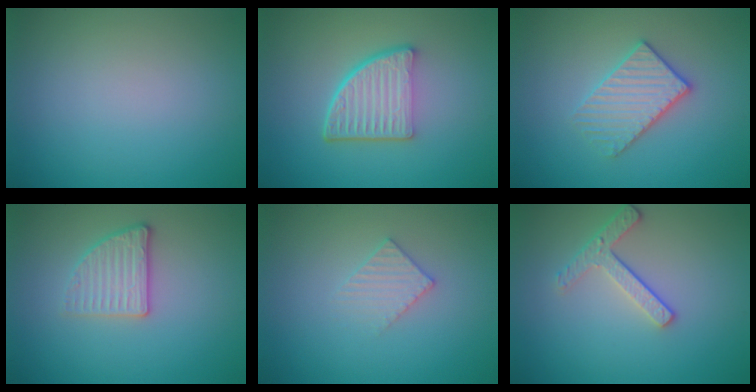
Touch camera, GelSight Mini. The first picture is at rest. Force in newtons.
{"total": 5.4, "press": 3.9, "slide": 3.8}
{"total": 3.3, "press": 3.1, "slide": 1.1}
{"total": 2.6, "press": 2.4, "slide": 1.0}
{"total": 1.9, "press": 1.9, "slide": 0.2}
{"total": 2.6, "press": 2.2, "slide": 1.3}